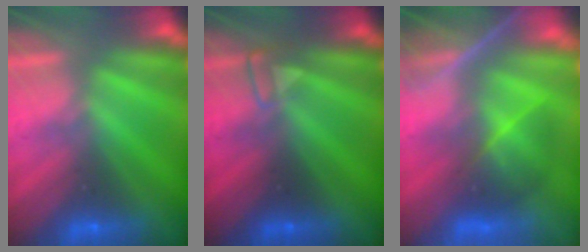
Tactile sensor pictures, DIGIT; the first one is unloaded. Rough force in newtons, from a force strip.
{"total": 3.3}
{"total": 7.1}